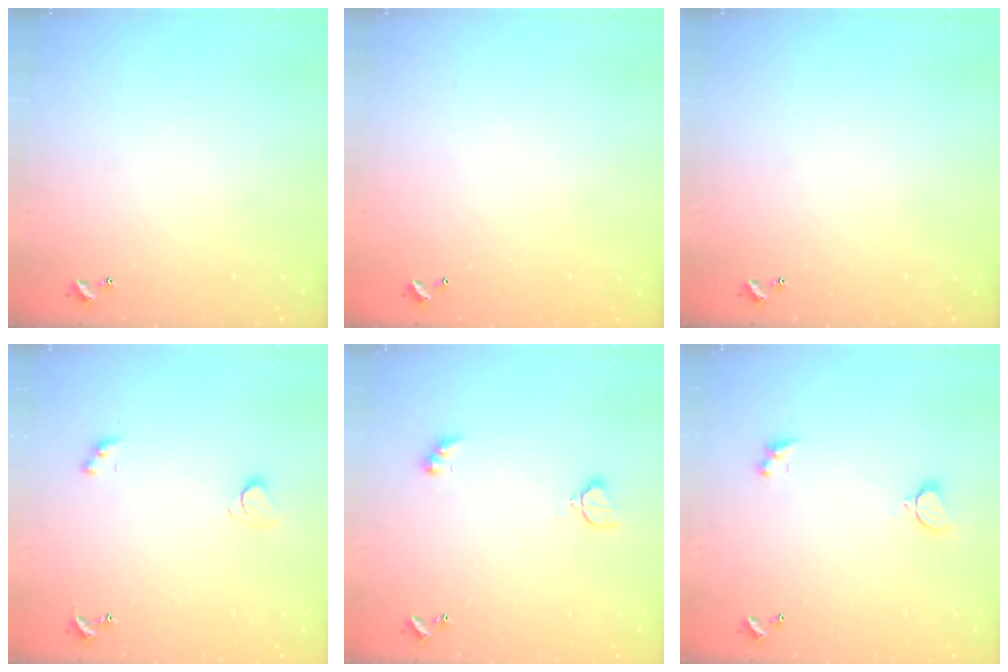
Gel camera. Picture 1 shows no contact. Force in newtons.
{"total": 2.7, "press": 2.7, "slide": 0.1}
{"total": 0.0}
{"total": 2.1, "press": 2.1, "slide": 0.5}
{"total": 2.9, "press": 2.8, "slide": 0.7}
{"total": 1.6, "press": 1.5, "slide": 0.5}